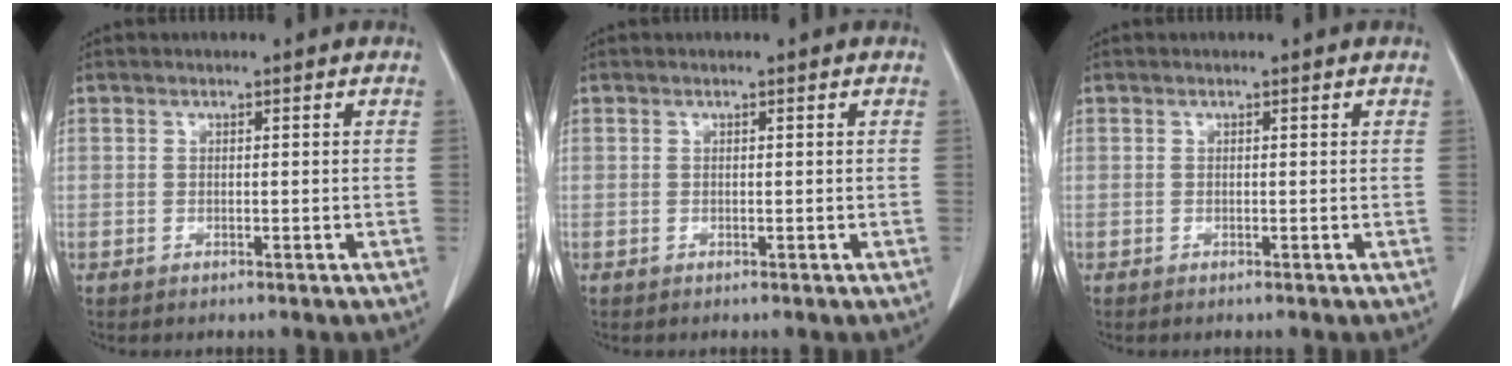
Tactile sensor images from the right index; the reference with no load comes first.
{"total": 0.0}
{"total": 0.0}